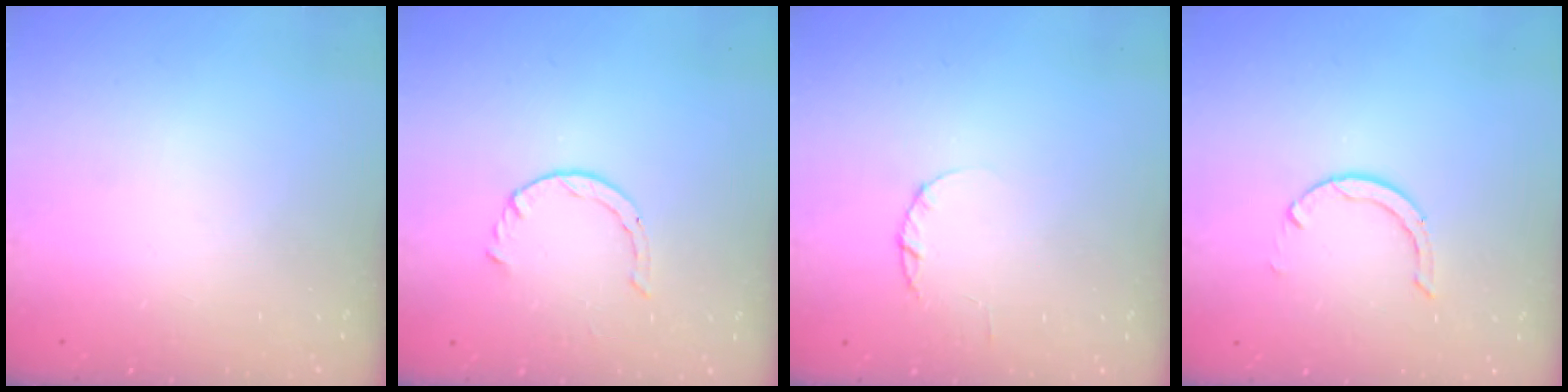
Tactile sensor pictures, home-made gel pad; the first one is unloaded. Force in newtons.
{"total": 3.0, "press": 2.9, "slide": 0.3}
{"total": 1.7, "press": 1.7, "slide": 0.3}
{"total": 2.9, "press": 2.9, "slide": 0.4}